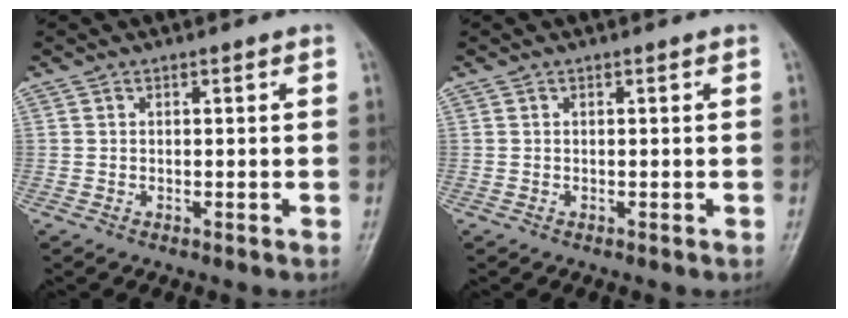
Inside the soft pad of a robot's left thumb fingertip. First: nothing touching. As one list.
[{"total": 0.0}]